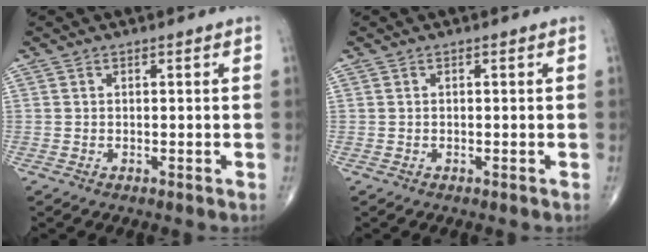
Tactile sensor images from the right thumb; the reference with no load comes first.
{"total": 0.0}